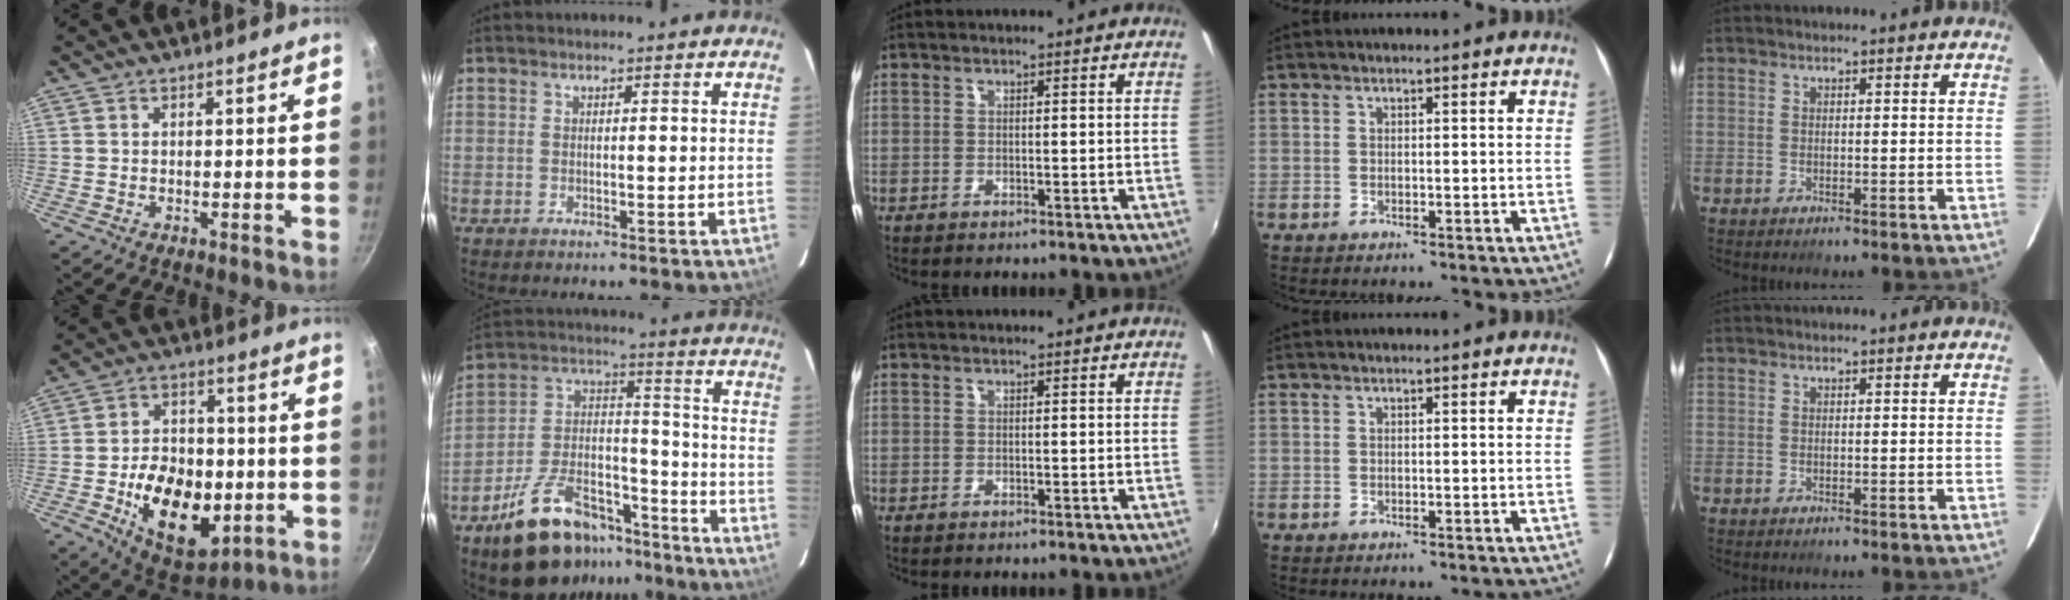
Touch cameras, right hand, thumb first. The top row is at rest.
{"thumb": {"total": 18.4, "force": [-3.8, 12.1, 13.4], "torque": [-0.168, 0.012, -0.048]}, "index": {"total": 19.7, "force": [-14.0, 9.8, 9.8], "torque": [-0.191, 0.040, -0.211]}}